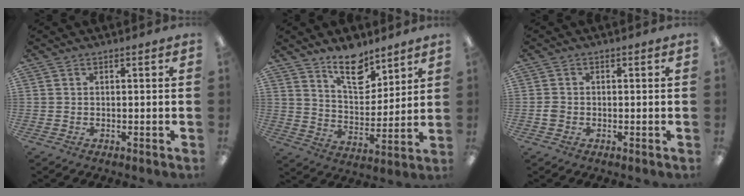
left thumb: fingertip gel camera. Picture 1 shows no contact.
{"total": 12.7, "force": [9.5, 6.0, 5.9], "torque": [-0.079, -0.059, 0.169]}
{"total": 1.6, "force": [-0.5, 1.4, 0.7], "torque": [-0.012, 0.005, -0.011]}